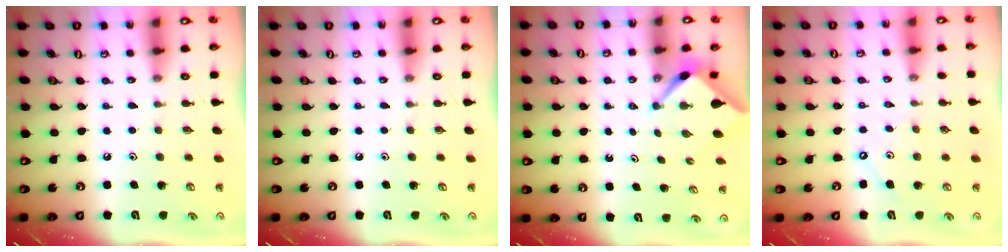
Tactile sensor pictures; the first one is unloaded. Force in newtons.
{"total": 0.0}
{"total": 2.6, "press": 2.5, "slide": 0.4}
{"total": 3.2, "press": 3.1, "slide": 0.5}